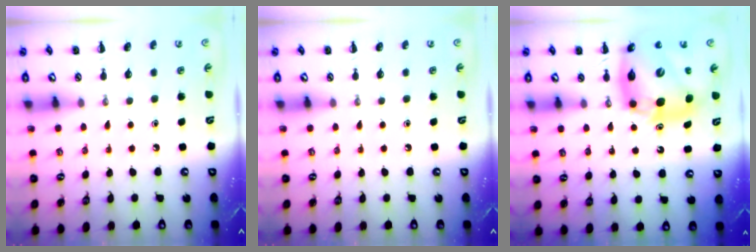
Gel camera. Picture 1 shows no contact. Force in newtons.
{"total": 0.0}
{"total": 14.1, "press": 13.5, "slide": 4.2}